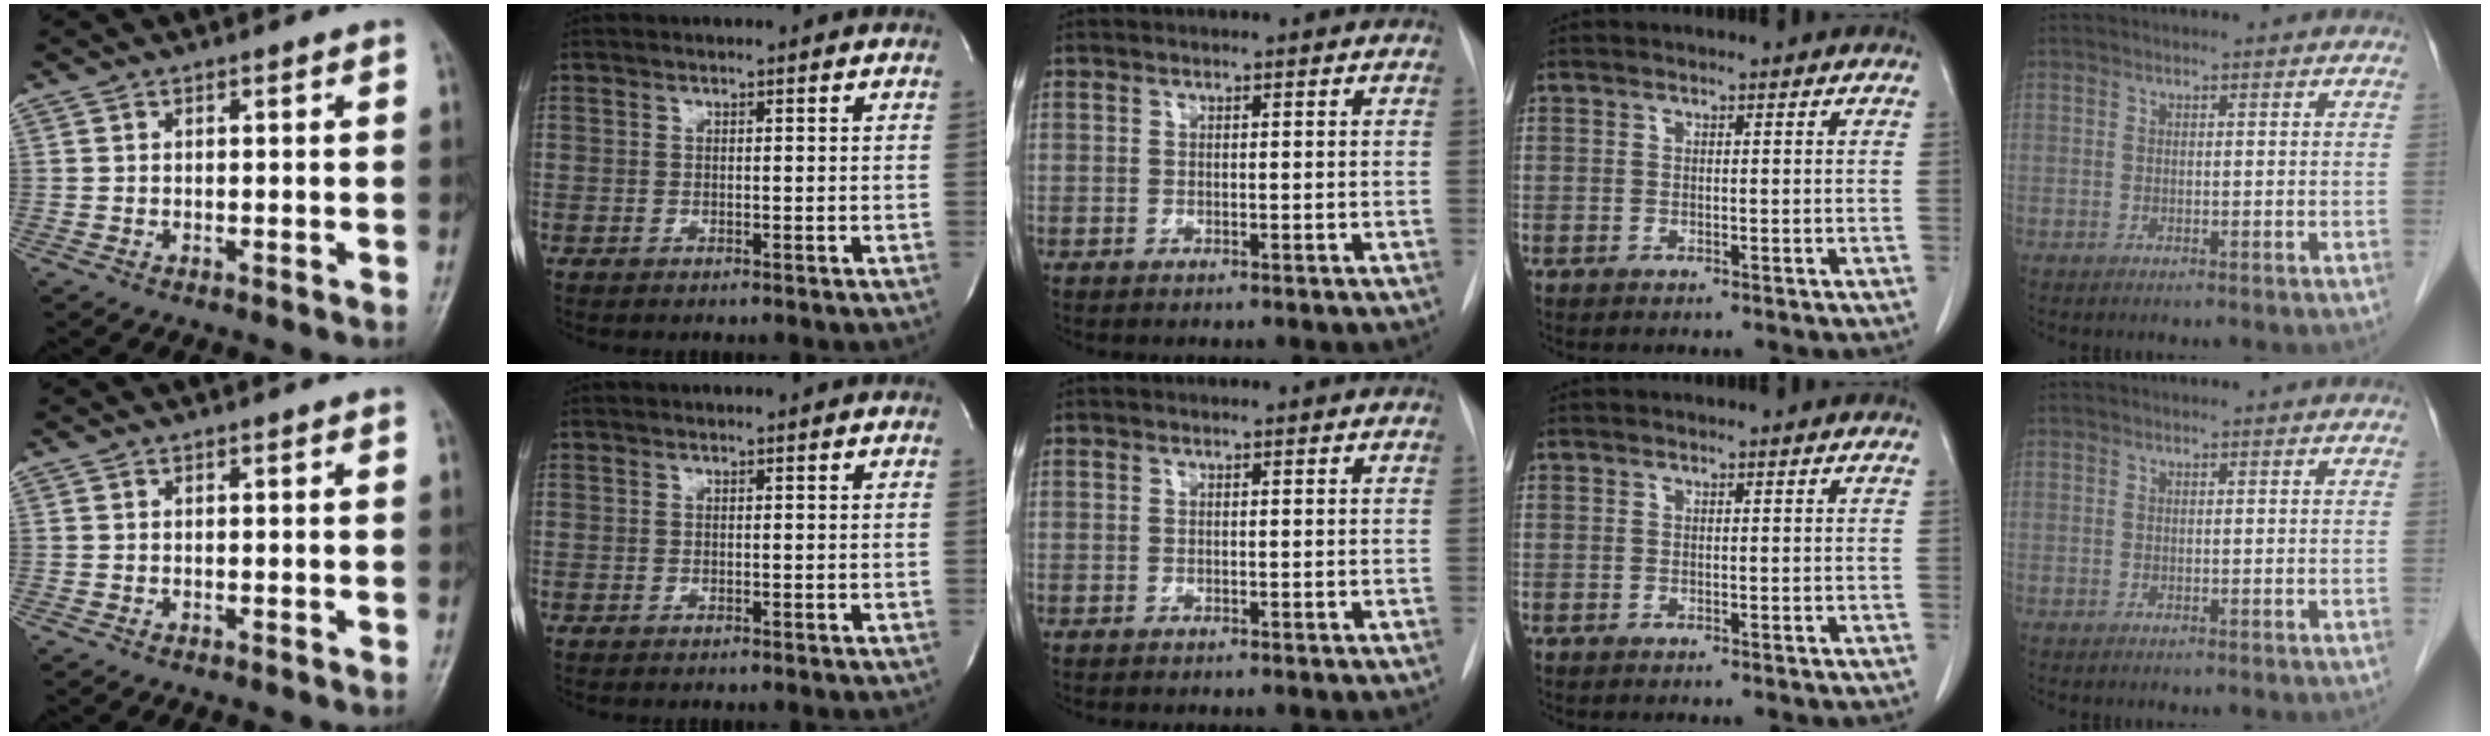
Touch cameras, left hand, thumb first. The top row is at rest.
{}